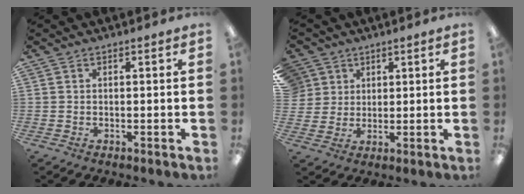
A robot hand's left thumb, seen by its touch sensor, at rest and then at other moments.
{"total": 6.3, "force": [3.2, 5.4, -0.1], "torque": [-0.011, -0.008, 0.062]}